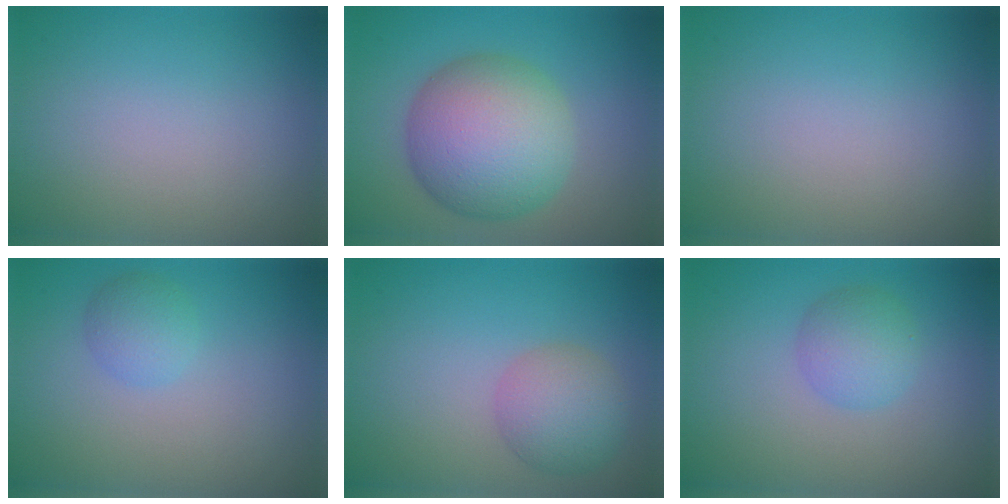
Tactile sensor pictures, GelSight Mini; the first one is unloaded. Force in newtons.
{"total": 9.7, "press": 9.7, "slide": 0.1}
{"total": 0.0}
{"total": 2.1, "press": 2.1, "slide": 0.2}
{"total": 3.7, "press": 3.7, "slide": 0.1}
{"total": 2.8, "press": 2.8, "slide": 0.1}